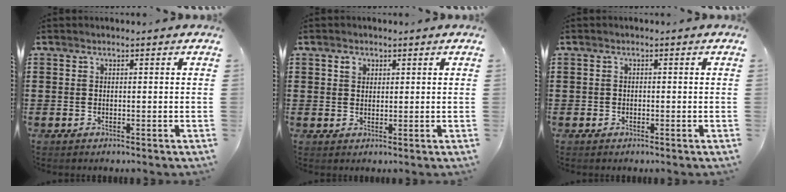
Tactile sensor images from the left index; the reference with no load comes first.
{"total": 1.8, "force": [0.9, 1.3, 0.7], "torque": [-0.017, 0.007, 0.018]}
{"total": 0.7, "force": [-0.5, 0.5, 0.2], "torque": [-0.006, 0.001, -0.010]}